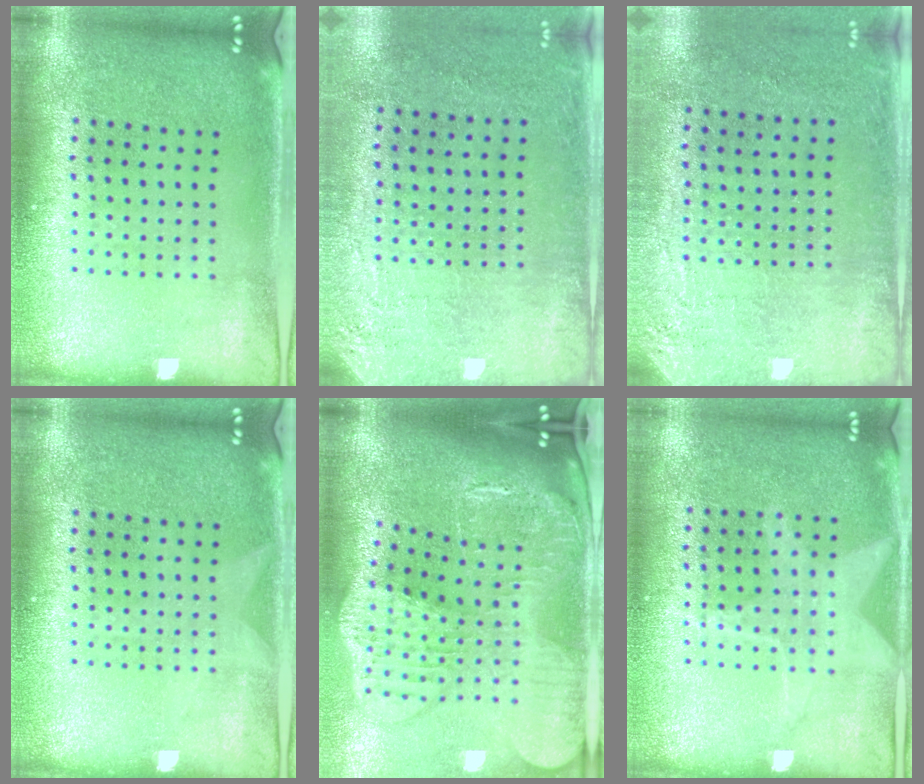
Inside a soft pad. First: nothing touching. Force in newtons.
{"total": 2.7, "press": 2.3, "slide": 1.4}
{"total": 2.7, "press": 2.3, "slide": 1.4}
{"total": 0.6, "press": 0.6, "slide": 0.1}
{"total": 4.5, "press": 3.3, "slide": 3.0}
{"total": 1.3, "press": 1.2, "slide": 0.3}